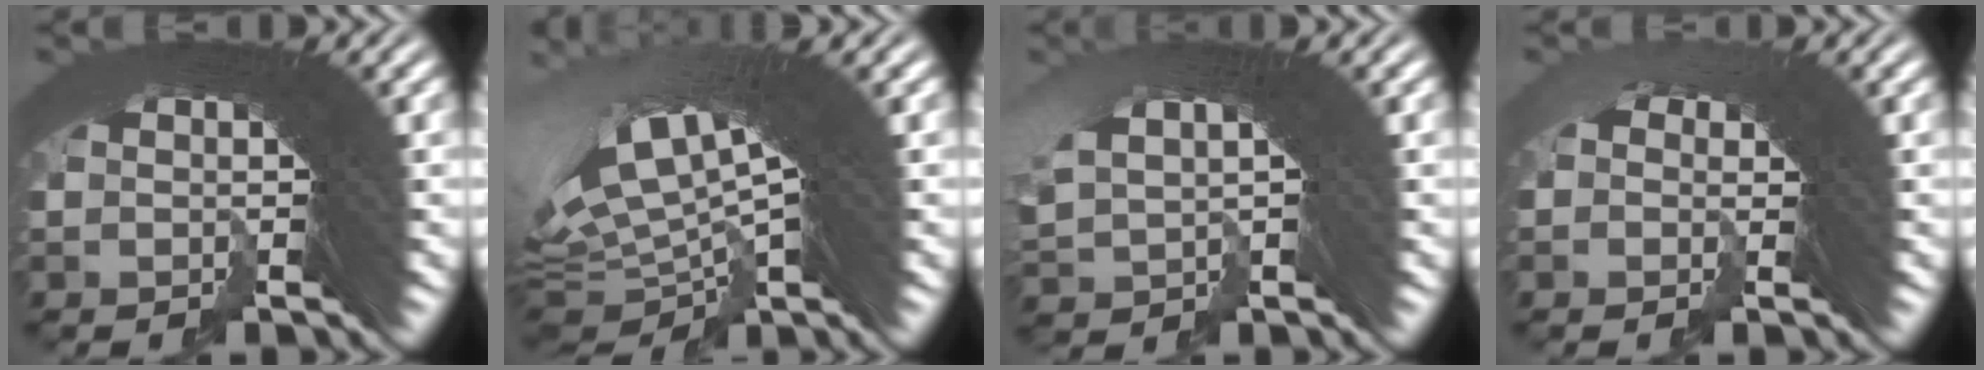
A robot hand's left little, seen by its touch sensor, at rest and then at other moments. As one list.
[{"total": 5.9, "force": [3.1, 3.1, 4.0], "torque": [-0.069, 0.020, 0.055]}, {"total": 2.1, "force": [2.0, 0.6, -0.2], "torque": [0.012, 0.008, 0.039]}, {"total": 2.6, "force": [-1.5, 0.2, -2.1], "torque": [0.033, -0.007, -0.028]}]